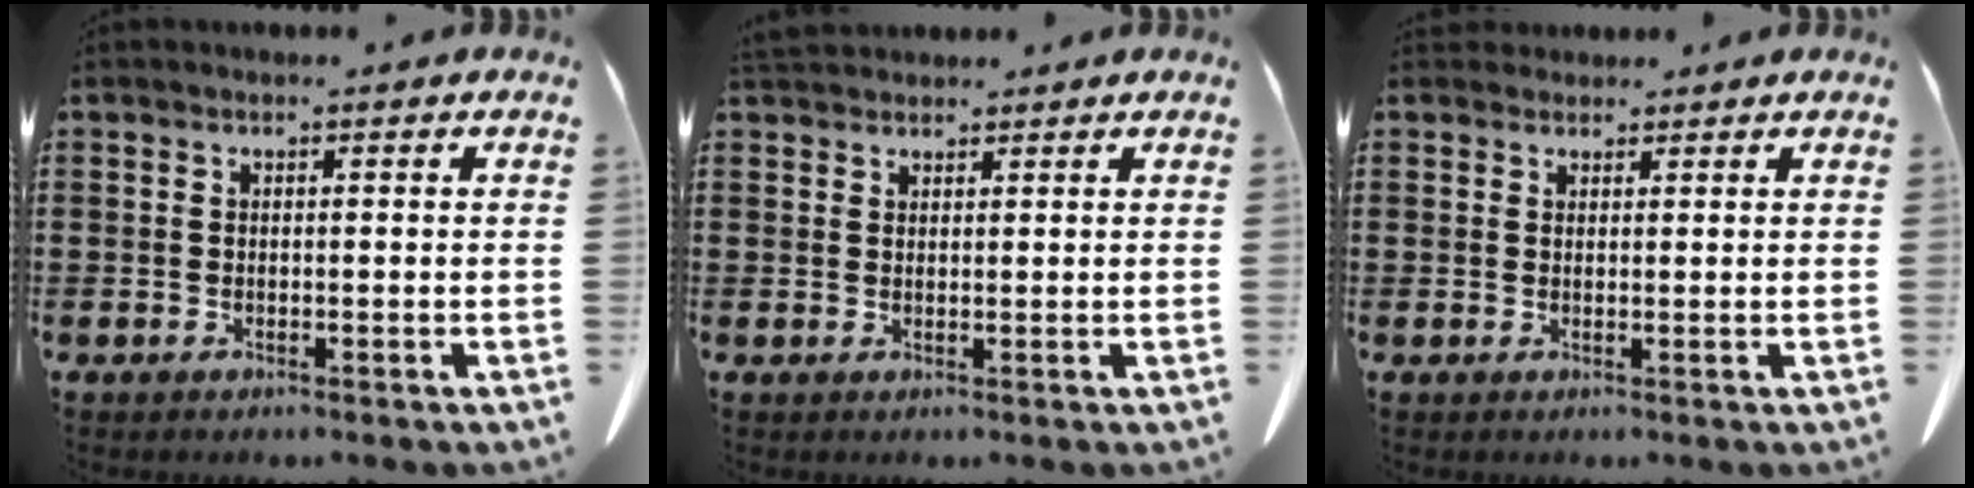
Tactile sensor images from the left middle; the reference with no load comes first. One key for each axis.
{"total": 2.2, "fx": 2.1, "fy": 0.7, "fz": 0.5, "tx": -0.015, "ty": 0.000, "tz": 0.041}
{"total": 1.6, "fx": 1.5, "fy": 0.7, "fz": 0.1, "tx": -0.006, "ty": 0.003, "tz": 0.030}